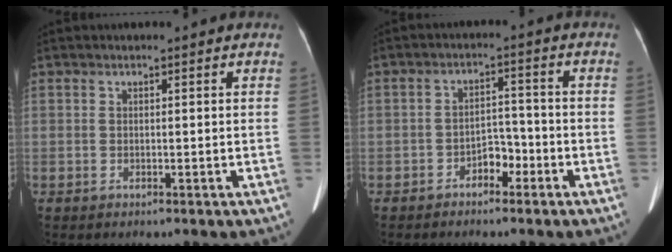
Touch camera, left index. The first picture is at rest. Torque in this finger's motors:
{"motor_torque": [-0.04, -0.10, 0.02, -0.01]}